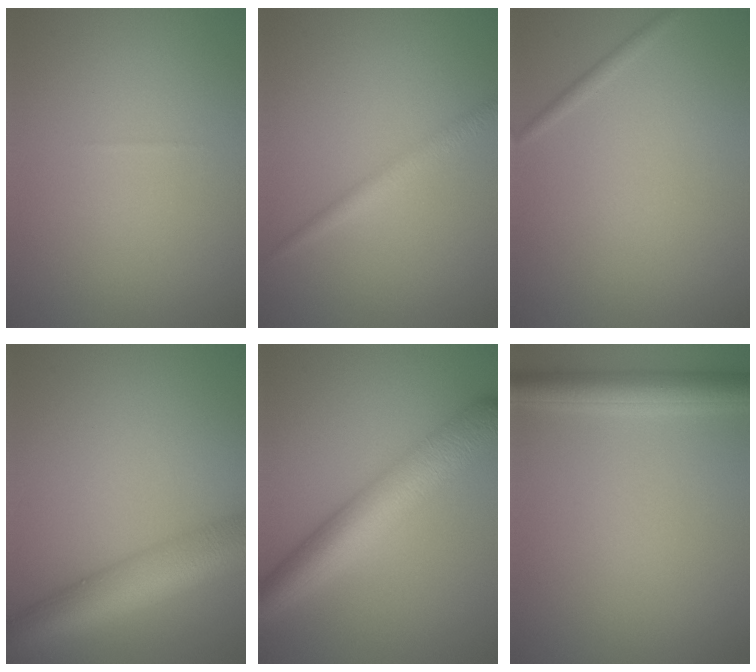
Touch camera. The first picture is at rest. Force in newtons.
{"total": 1.8, "press": 1.8, "slide": 0.0}
{"total": 0.8, "press": 0.8, "slide": 0.0}
{"total": 8.5, "press": 8.5, "slide": 0.3}
{"total": 7.1, "press": 7.1, "slide": 0.2}
{"total": 3.8, "press": 3.8, "slide": 0.1}